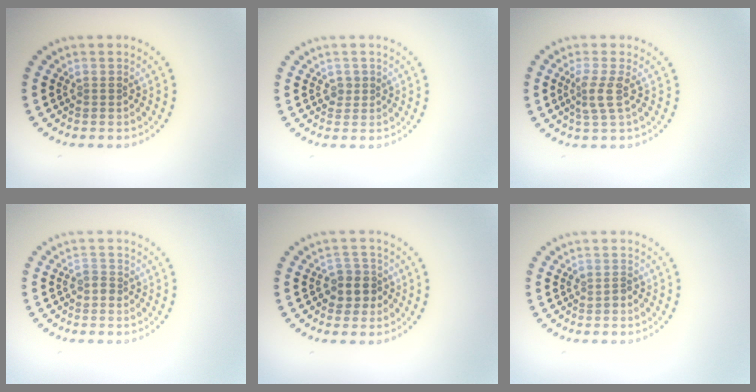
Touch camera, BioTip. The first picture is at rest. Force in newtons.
{"total": 0.9, "press": 0.8, "slide": 0.5}
{"total": 2.4, "press": 1.7, "slide": 1.6}
{"total": 1.0, "press": 0.8, "slide": 0.6}
{"total": 2.5, "press": 2.3, "slide": 1.0}
{"total": 0.7, "press": 0.7, "slide": 0.3}